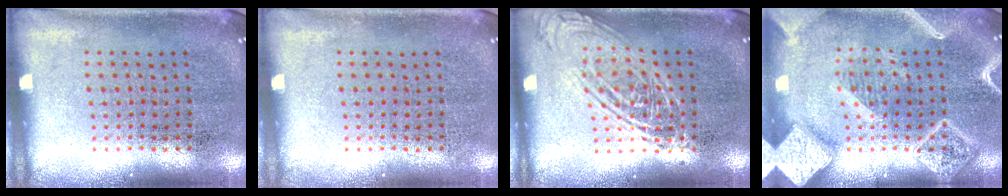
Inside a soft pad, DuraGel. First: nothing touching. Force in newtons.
{"total": 0.0}
{"total": 2.4, "press": 2.4, "slide": 0.2}
{"total": 4.1, "press": 4.1, "slide": 0.5}